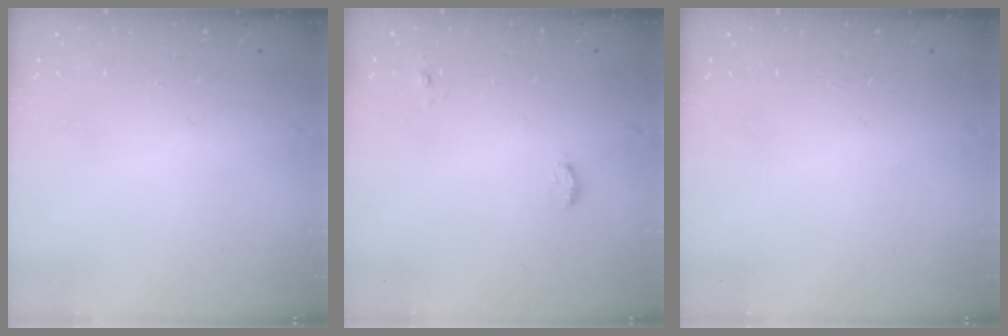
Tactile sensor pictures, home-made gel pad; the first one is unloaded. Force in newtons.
{"total": 5.9, "press": 4.3, "slide": 4.1}
{"total": 0.0}